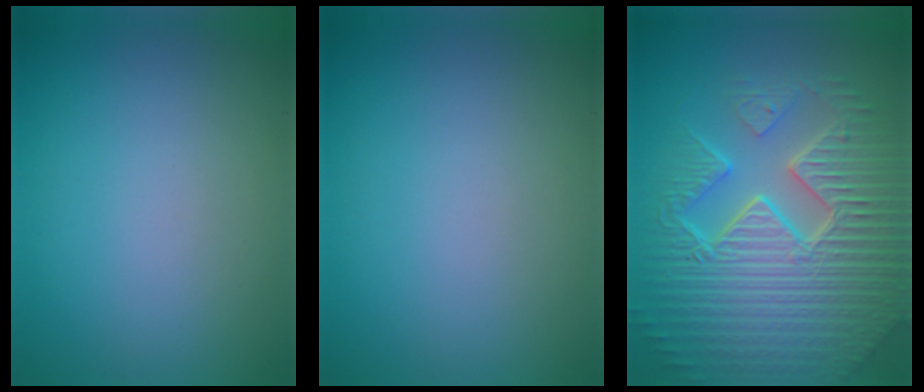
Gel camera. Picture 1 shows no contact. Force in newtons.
{"total": 0.0}
{"total": 11.1, "press": 7.2, "slide": 8.5}